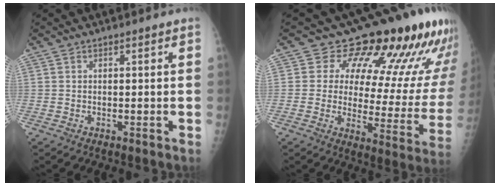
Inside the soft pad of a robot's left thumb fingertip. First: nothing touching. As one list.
[{"total": 19.8, "force": [14.9, 7.1, 10.8], "torque": [-0.087, -0.103, 0.179]}]